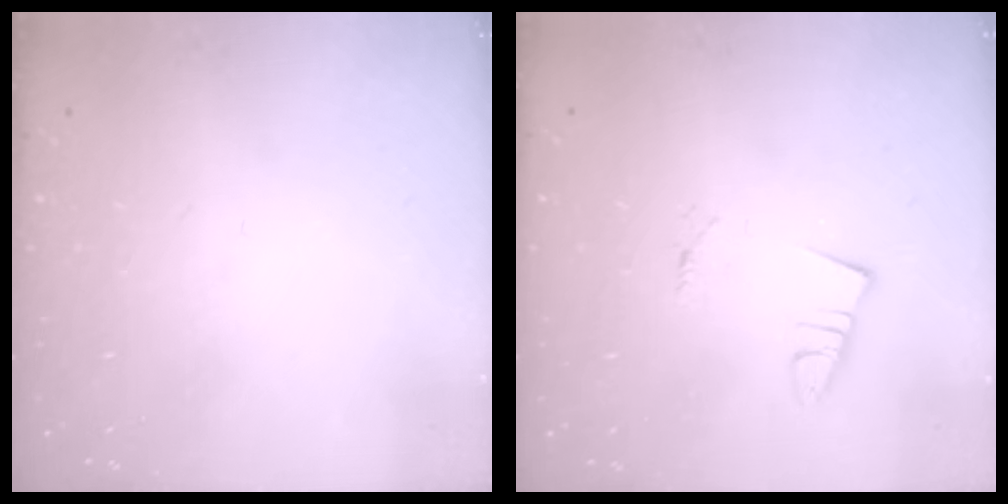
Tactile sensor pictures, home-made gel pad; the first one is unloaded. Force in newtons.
{"total": 1.2, "press": 1.2, "slide": 0.1}